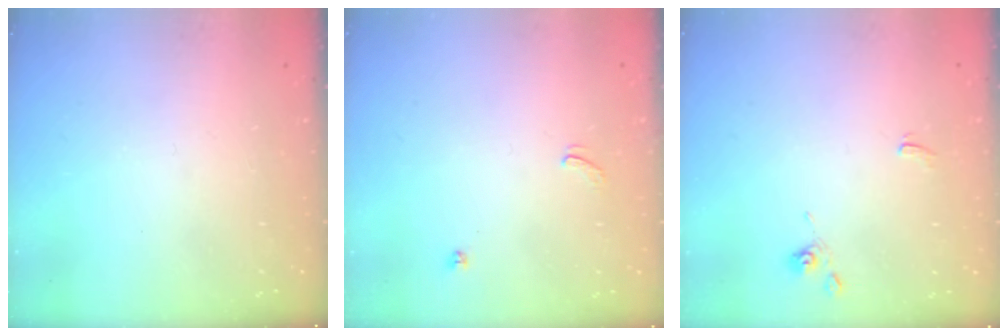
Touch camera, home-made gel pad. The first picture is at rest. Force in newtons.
{"total": 0.5, "press": 0.4, "slide": 0.3}
{"total": 0.6, "press": 0.5, "slide": 0.3}